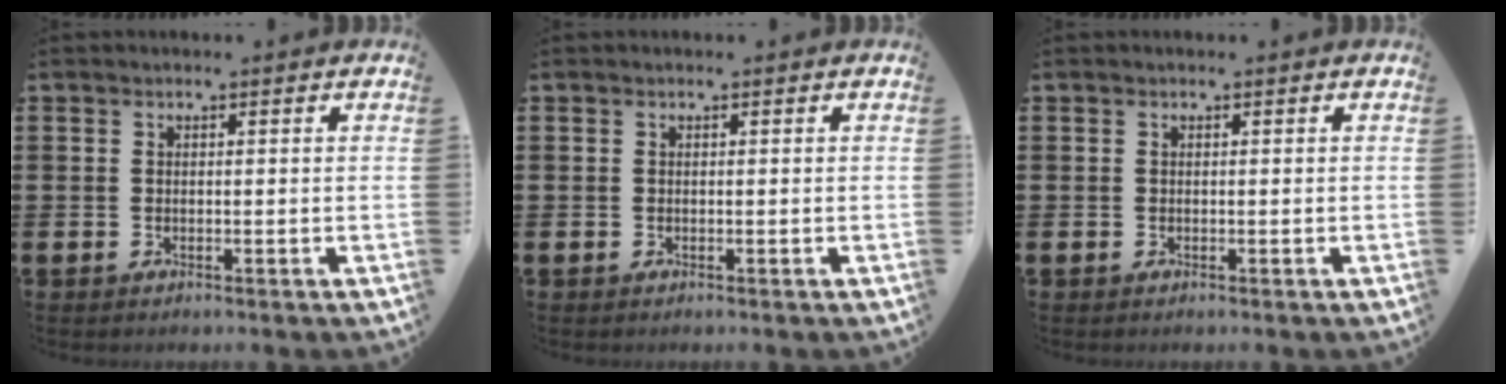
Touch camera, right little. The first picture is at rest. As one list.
[{"total": 0.0}, {"total": 0.0}]